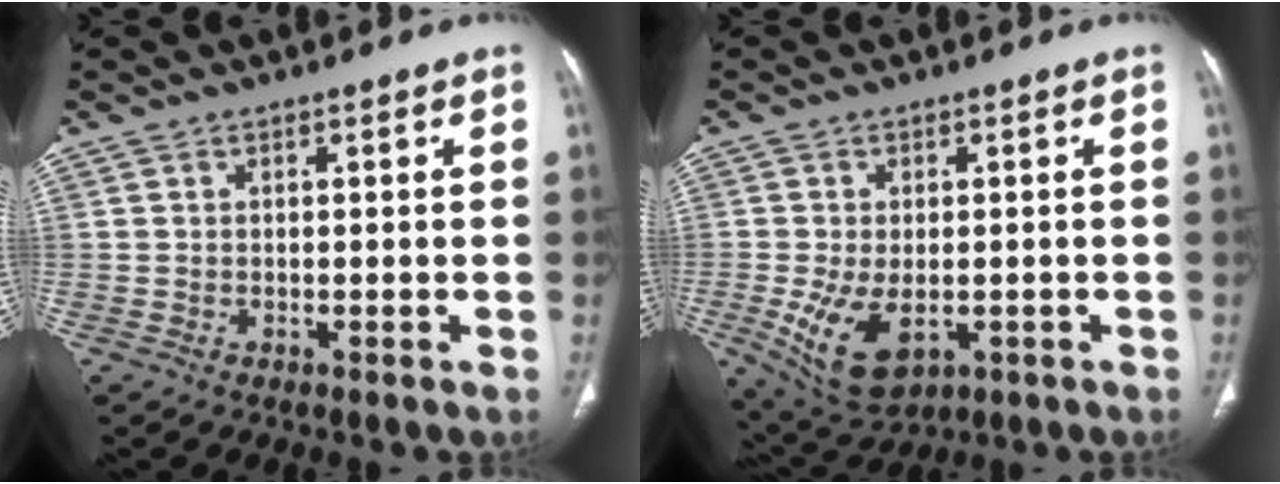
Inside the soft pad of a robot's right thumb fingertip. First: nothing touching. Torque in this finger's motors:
{"motor_torque": [-0.36, 0.57, 0.51, 0.53, 0.32]}